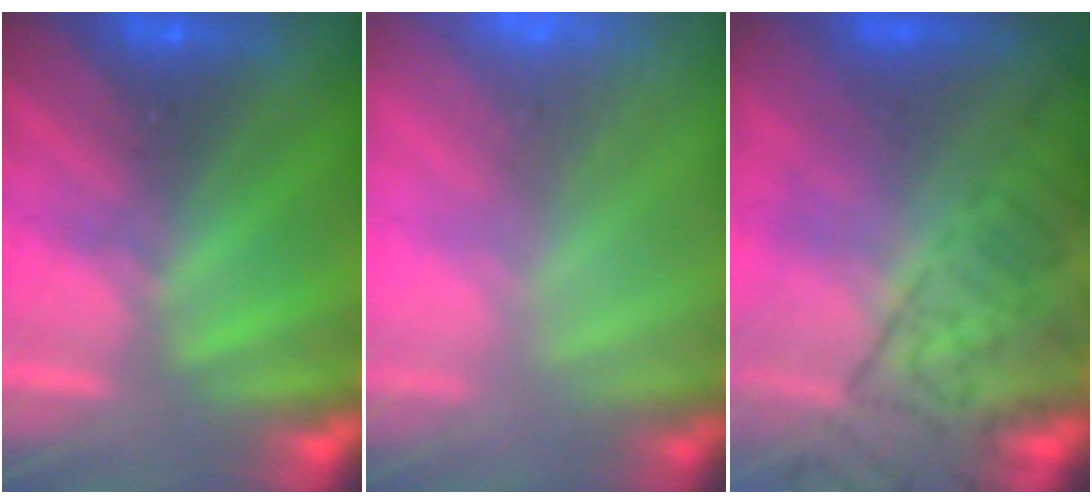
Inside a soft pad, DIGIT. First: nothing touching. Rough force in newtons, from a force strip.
{"total": 6.8}
{"total": 7.6}